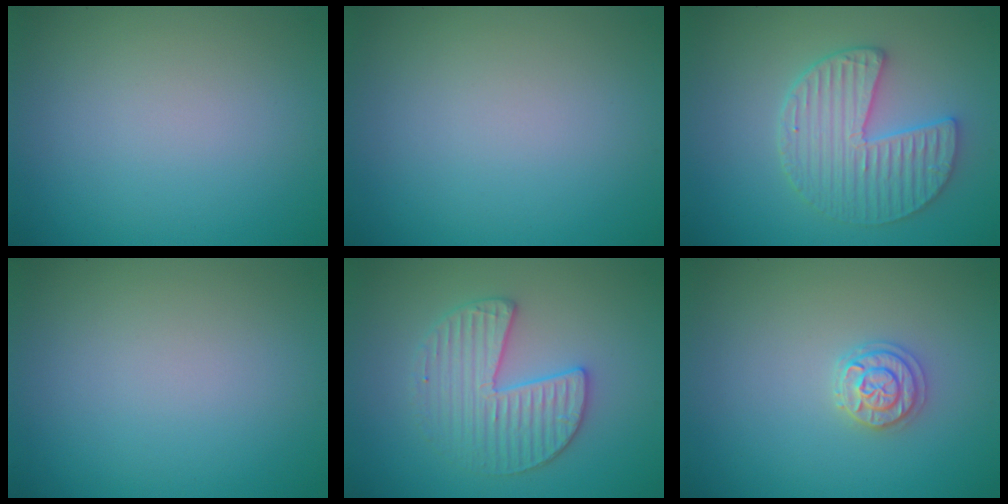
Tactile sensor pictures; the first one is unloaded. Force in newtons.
{"total": 0.0}
{"total": 4.5, "press": 4.1, "slide": 2.0}
{"total": 0.0}
{"total": 3.5, "press": 3.4, "slide": 0.6}
{"total": 2.1, "press": 2.1, "slide": 0.5}